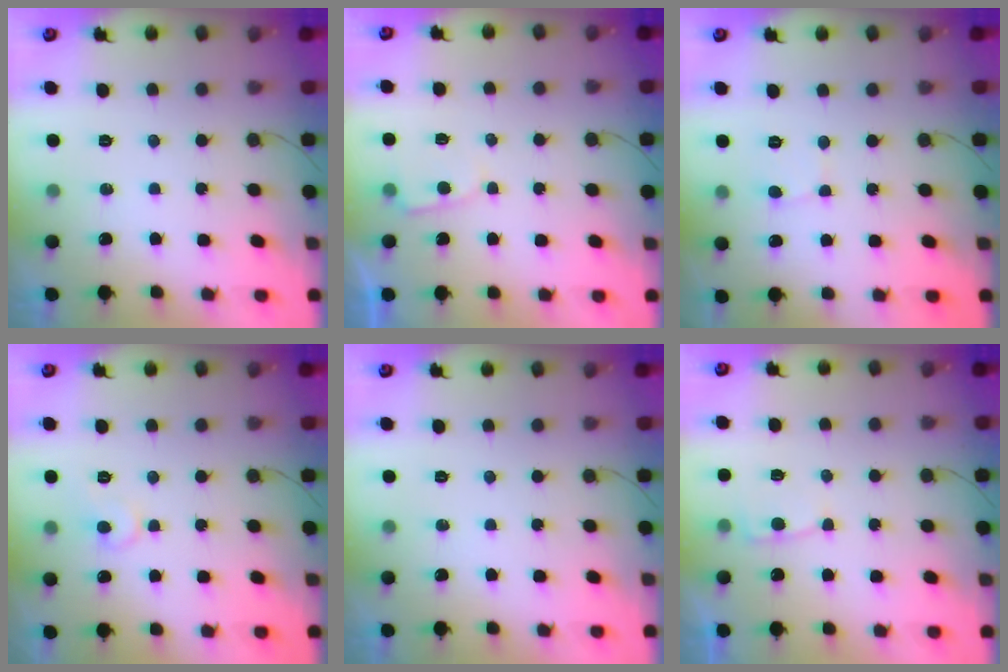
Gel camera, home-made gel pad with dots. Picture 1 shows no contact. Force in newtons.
{"total": 3.0, "press": 2.9, "slide": 0.3}
{"total": 2.2, "press": 2.2, "slide": 0.2}
{"total": 6.9, "press": 6.9, "slide": 0.3}
{"total": 0.0}
{"total": 5.0, "press": 5.0, "slide": 0.6}